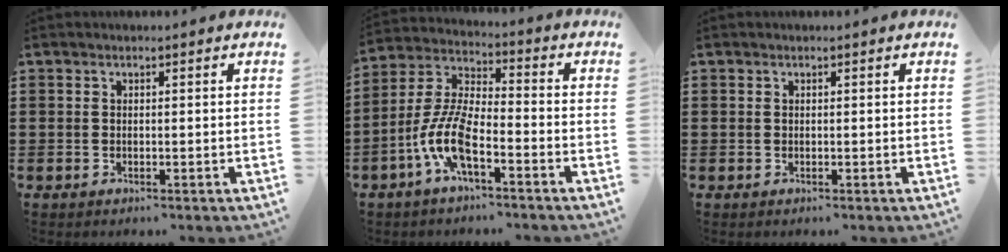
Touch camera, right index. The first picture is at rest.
{"total": 9.0, "force": [-4.7, 2.4, 7.3], "torque": [-0.185, -0.015, -0.096]}
{"total": 0.0}